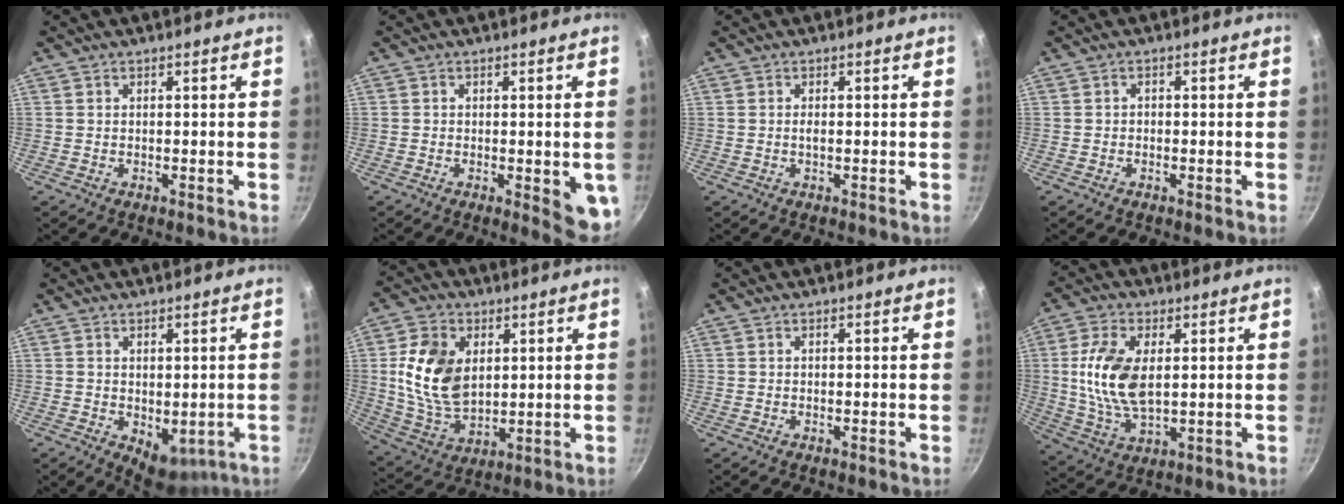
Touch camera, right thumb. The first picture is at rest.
{"total": 6.4, "force": [-1.0, 2.4, 5.9], "torque": [-0.054, -0.005, -0.010]}
{"total": 0.7, "force": [0.0, 0.2, 0.7], "torque": [-0.015, 0.001, -0.001]}
{"total": 0.7, "force": [-0.2, 0.6, 0.3], "torque": [-0.006, 0.004, -0.004]}
{"total": 7.2, "force": [-1.3, 4.4, 5.5], "torque": [-0.054, -0.012, -0.004]}
{"total": 14.5, "force": [2.8, 9.8, 10.3], "torque": [-0.176, -0.016, 0.062]}
{"total": 0.0}
{"total": 12.8, "force": [1.7, 7.0, 10.6], "torque": [-0.205, -0.005, 0.036]}